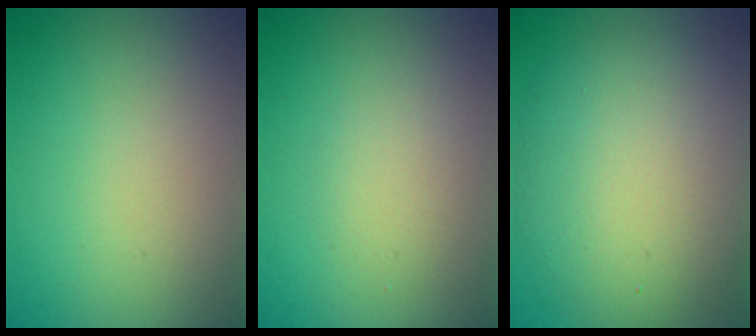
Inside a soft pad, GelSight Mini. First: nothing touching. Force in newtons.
{"total": 1.7, "press": 1.7, "slide": 0.2}
{"total": 9.5, "press": 9.5, "slide": 0.4}